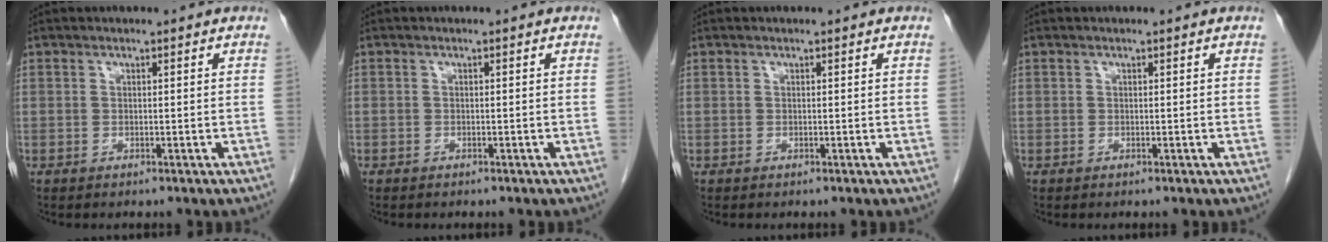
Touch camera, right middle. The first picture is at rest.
{"total": 0.0}
{"total": 0.0}
{"total": 0.0}